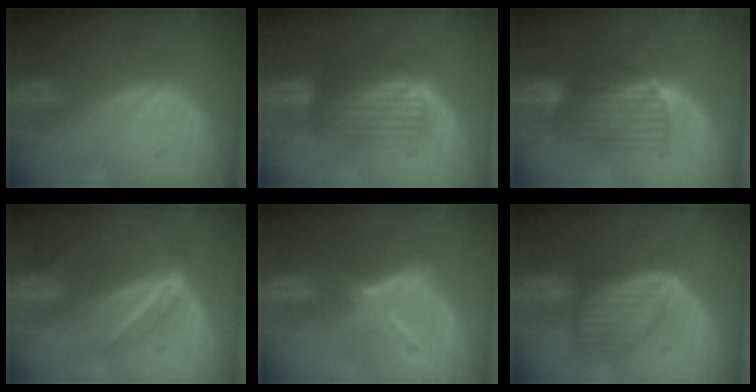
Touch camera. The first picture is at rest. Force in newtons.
{"total": 6.3, "press": 6.2, "slide": 1.5}
{"total": 6.8, "press": 6.6, "slide": 1.4}
{"total": 4.7, "press": 4.2, "slide": 2.2}
{"total": 6.1, "press": 5.2, "slide": 3.2}
{"total": 7.6, "press": 7.6, "slide": 0.3}